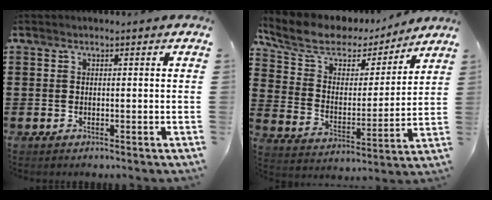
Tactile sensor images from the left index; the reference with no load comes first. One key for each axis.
{"total": 8.2, "fx": 6.6, "fy": 3.8, "fz": 3.2, "tx": -0.099, "ty": -0.034, "tz": 0.114}